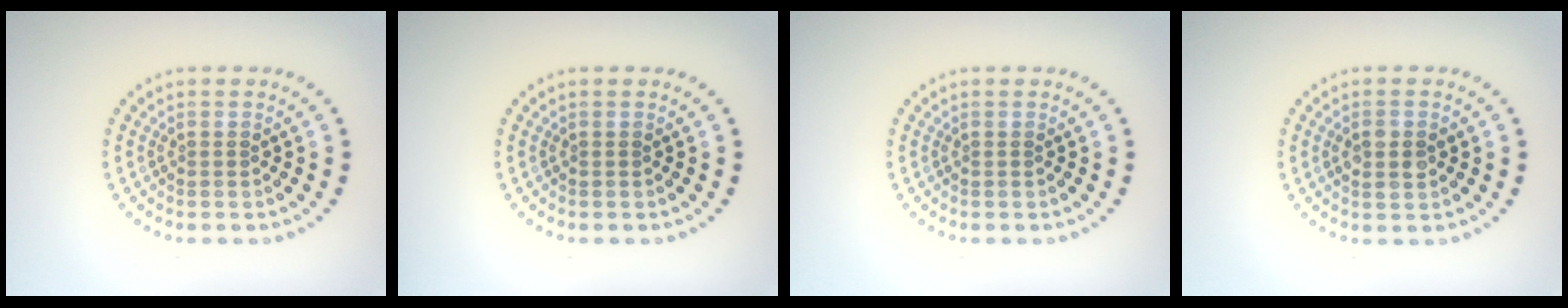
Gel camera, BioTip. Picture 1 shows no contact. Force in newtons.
{"total": 0.0}
{"total": 0.0}
{"total": 1.8, "press": 1.8, "slide": 0.2}